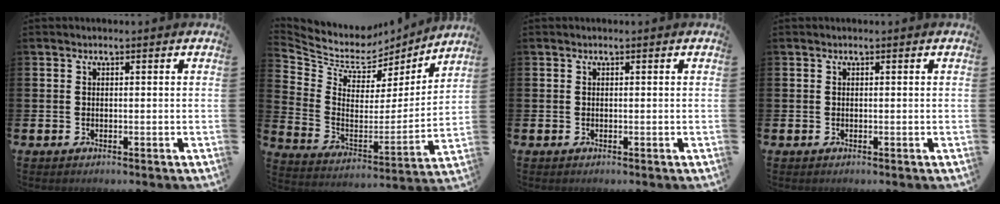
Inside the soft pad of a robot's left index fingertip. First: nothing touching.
{"total": 7.3, "force": [6.5, 3.1, 1.1], "torque": [-0.068, -0.053, 0.110]}
{"total": 0.0}
{"total": 0.0}